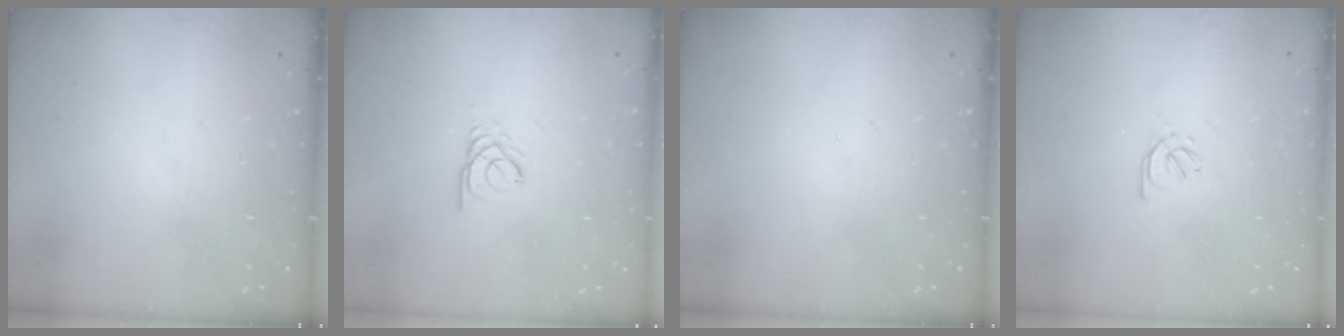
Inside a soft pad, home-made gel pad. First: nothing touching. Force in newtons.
{"total": 2.6, "press": 2.6, "slide": 0.1}
{"total": 0.0}
{"total": 2.4, "press": 2.3, "slide": 0.6}